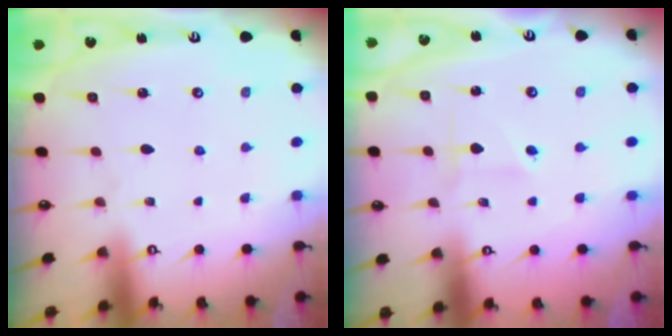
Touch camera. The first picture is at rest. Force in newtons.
{"total": 2.0, "press": 1.7, "slide": 1.0}